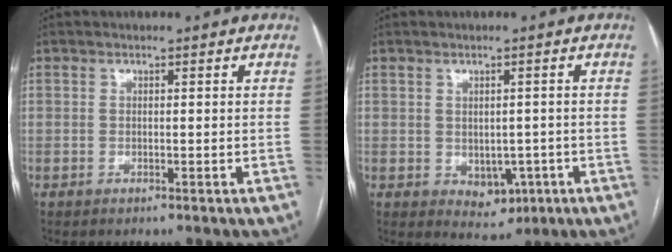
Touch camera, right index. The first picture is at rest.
{"total": 4.7, "force": [-1.2, 3.3, 3.1], "torque": [-0.035, 0.001, -0.002]}